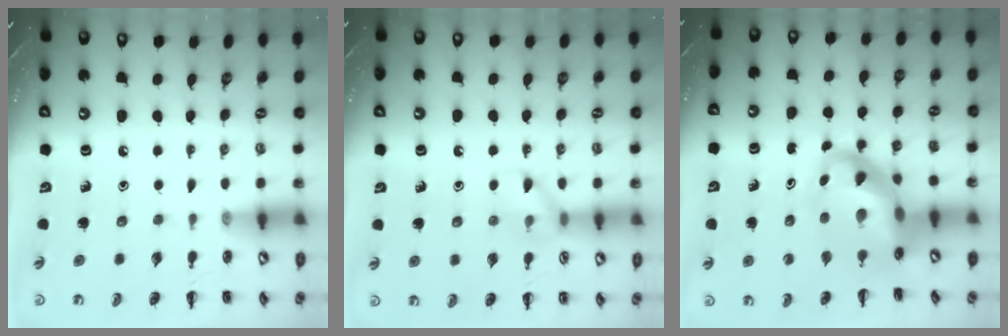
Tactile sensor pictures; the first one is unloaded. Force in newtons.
{"total": 7.9, "press": 7.9, "slide": 0.6}
{"total": 8.6, "press": 8.2, "slide": 2.4}